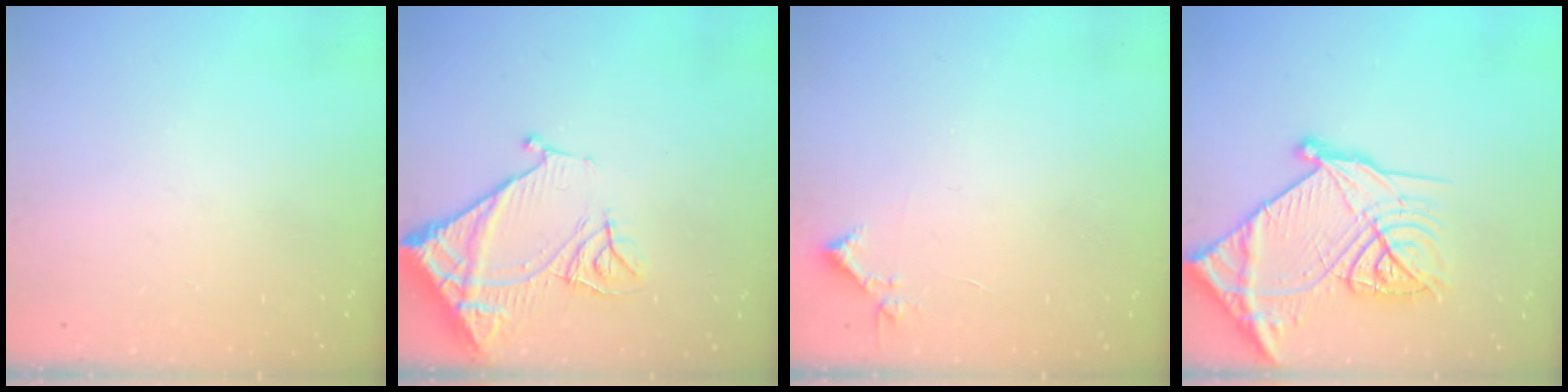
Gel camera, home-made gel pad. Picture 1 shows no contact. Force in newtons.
{"total": 14.3, "press": 14.2, "slide": 1.8}
{"total": 4.4, "press": 4.4, "slide": 0.5}
{"total": 30.3, "press": 30.1, "slide": 3.2}